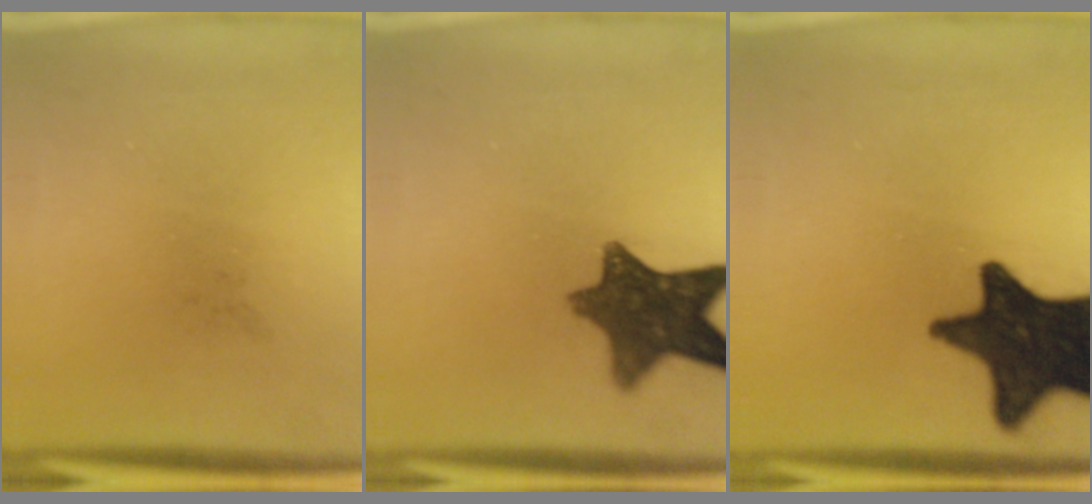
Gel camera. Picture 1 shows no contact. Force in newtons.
{"total": 10.4}
{"total": 17.2}